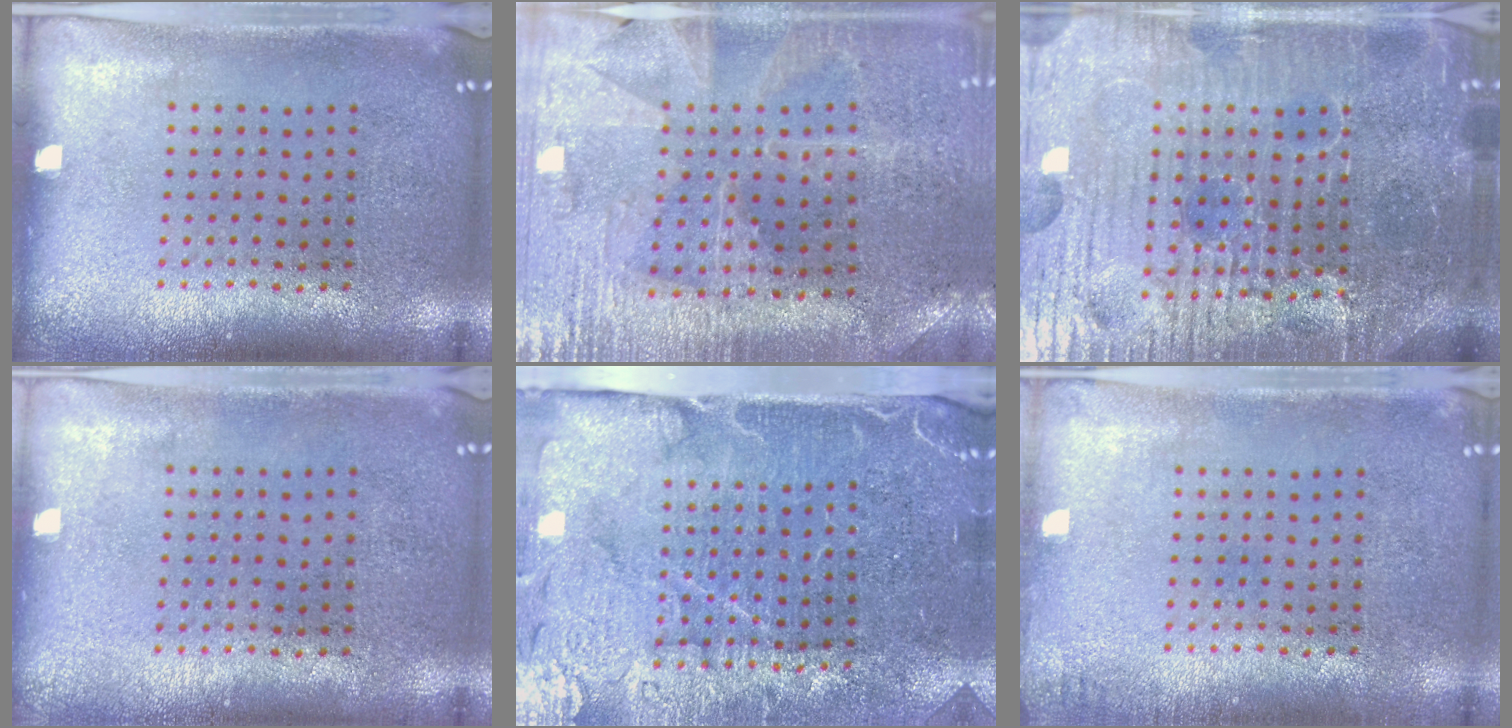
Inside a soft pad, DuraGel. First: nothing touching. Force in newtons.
{"total": 1.4, "press": 1.3, "slide": 0.4}
{"total": 6.4, "press": 5.8, "slide": 2.7}
{"total": 0.0}
{"total": 4.5, "press": 3.9, "slide": 2.2}
{"total": 0.9, "press": 0.9, "slide": 0.2}